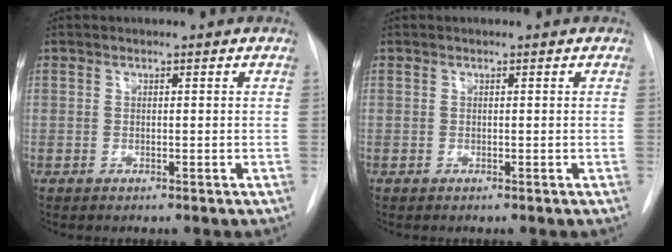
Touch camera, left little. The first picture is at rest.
{"total": 0.0}